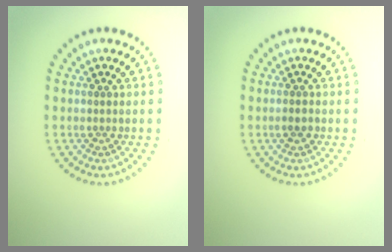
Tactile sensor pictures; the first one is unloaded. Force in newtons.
{"total": 1.1, "press": 1.1, "slide": 0.1}